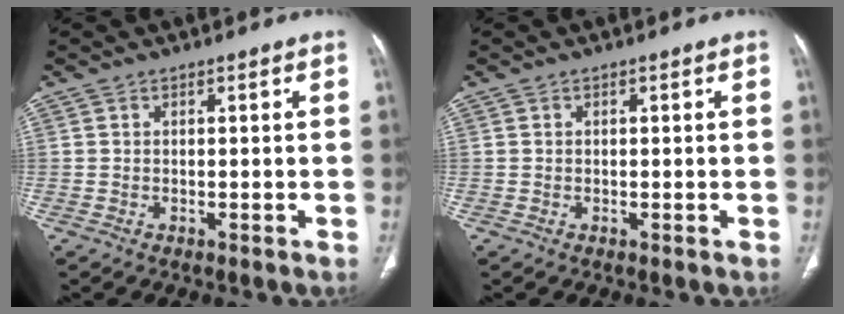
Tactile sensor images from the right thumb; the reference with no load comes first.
{"total": 0.0}